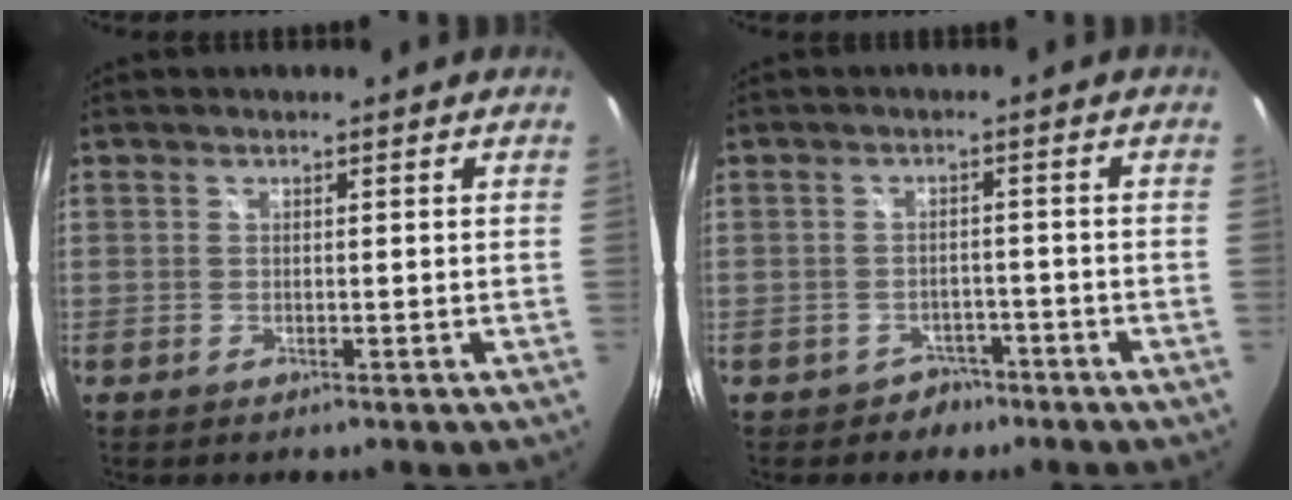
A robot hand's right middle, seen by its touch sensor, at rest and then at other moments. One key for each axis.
{"total": 3.9, "fx": -2.7, "fy": 2.8, "fz": 0.1, "tx": -0.008, "ty": 0.012, "tz": -0.036}